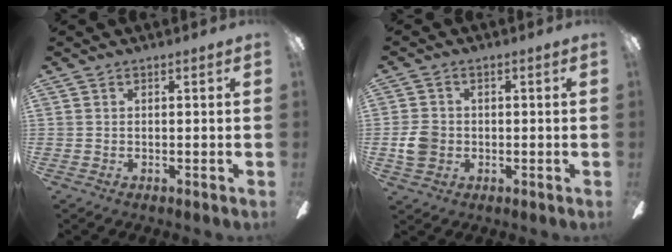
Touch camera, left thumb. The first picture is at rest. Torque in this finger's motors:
{"motor_torque": [-0.27, 0.96, 0.46, -0.26, 0.00]}